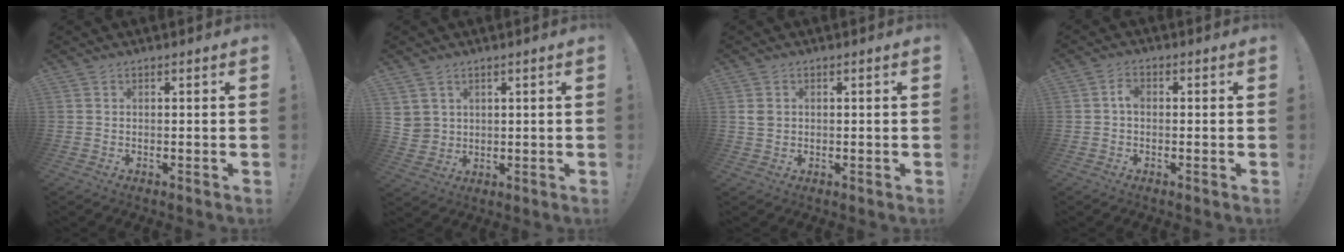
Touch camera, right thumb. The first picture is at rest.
{"total": 4.3, "force": [2.4, 3.4, 0.8], "torque": [-0.018, -0.013, 0.050]}
{"total": 2.5, "force": [0.7, 2.1, 1.1], "torque": [-0.016, 0.005, 0.013]}
{"total": 2.6, "force": [-0.3, 1.7, 2.0], "torque": [-0.037, 0.009, -0.007]}